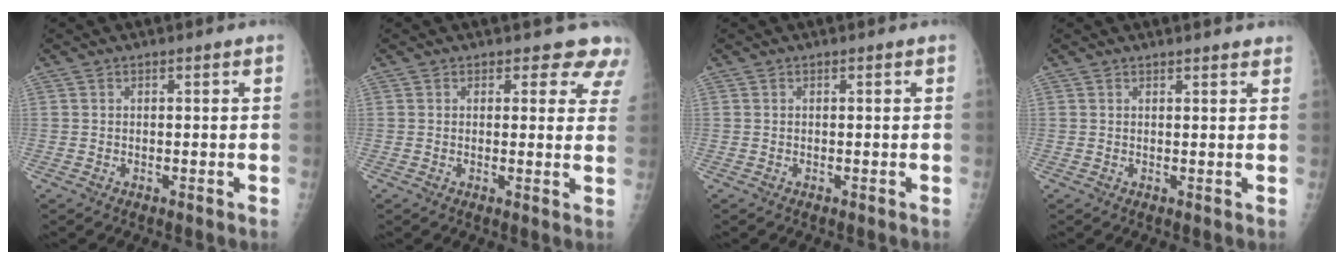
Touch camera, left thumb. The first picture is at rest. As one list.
[{"total": 6.2, "force": [5.3, 3.1, 0.9], "torque": [0.039, -0.024, 0.035]}, {"total": 0.0}, {"total": 2.8, "force": [2.6, 0.5, 1.0], "torque": [-0.002, -0.006, 0.026]}]